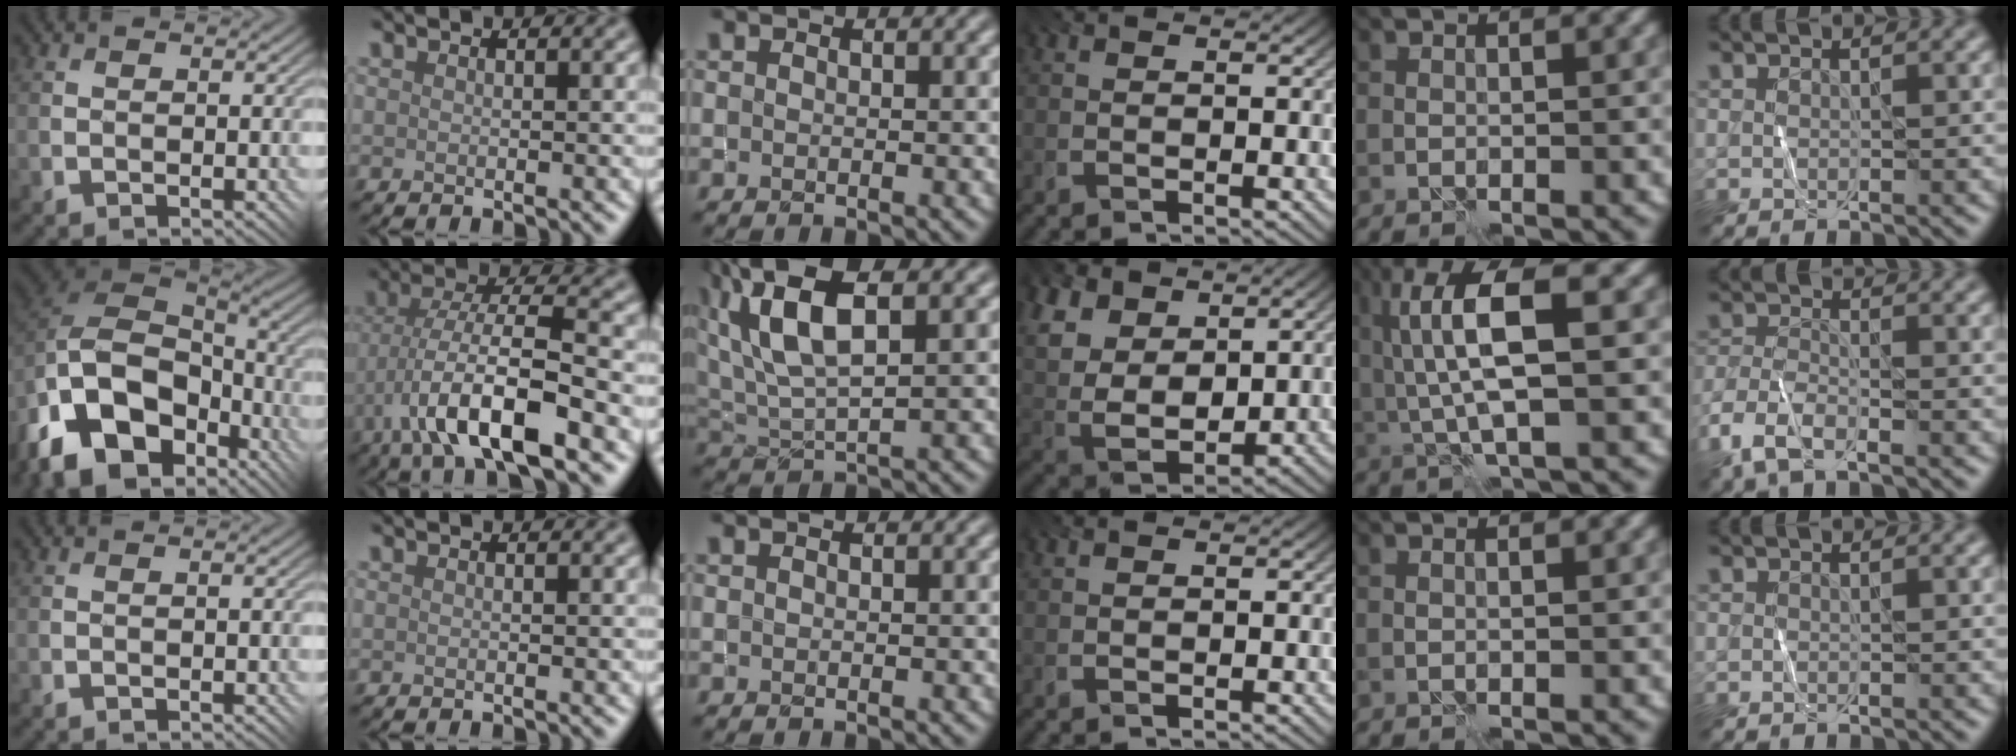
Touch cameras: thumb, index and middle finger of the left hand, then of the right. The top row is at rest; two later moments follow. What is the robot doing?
{"motion": "fold", "object": "shorts"}